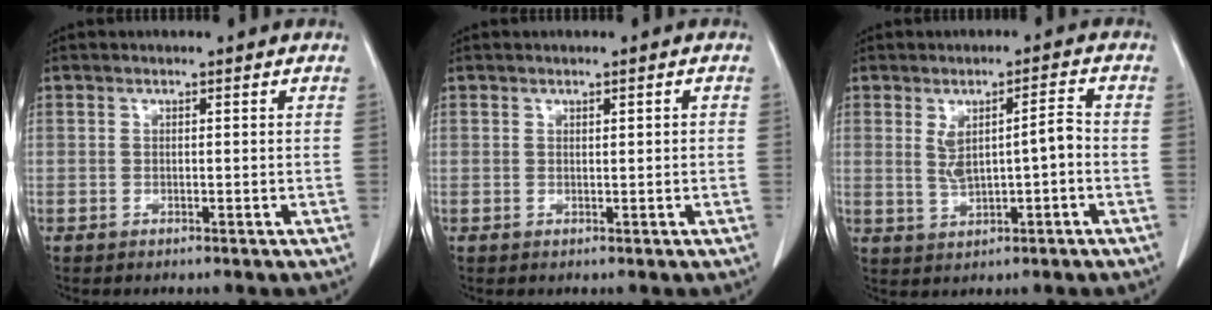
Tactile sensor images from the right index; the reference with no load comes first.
{"total": 0.6, "force": [0.1, 0.1, 0.6], "torque": [-0.010, 0.000, 0.004]}
{"total": 5.5, "force": [0.0, 1.3, 5.3], "torque": [-0.093, 0.012, 0.010]}